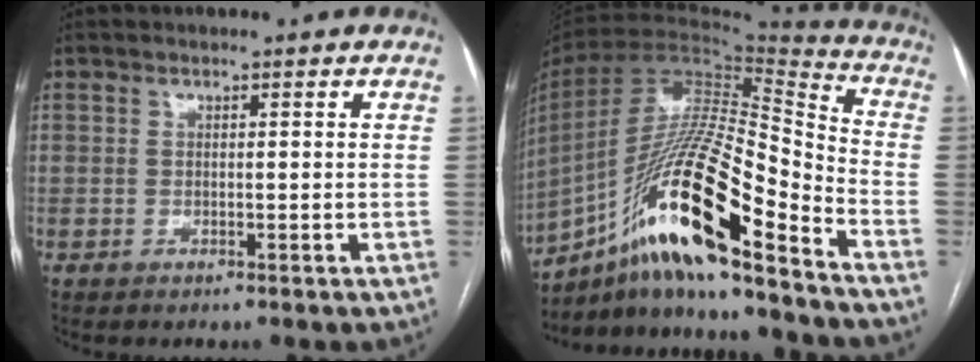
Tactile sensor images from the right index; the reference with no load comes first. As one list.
[{"total": 22.6, "force": [-13.8, 2.4, 17.8], "torque": [-0.347, -0.006, -0.248]}]